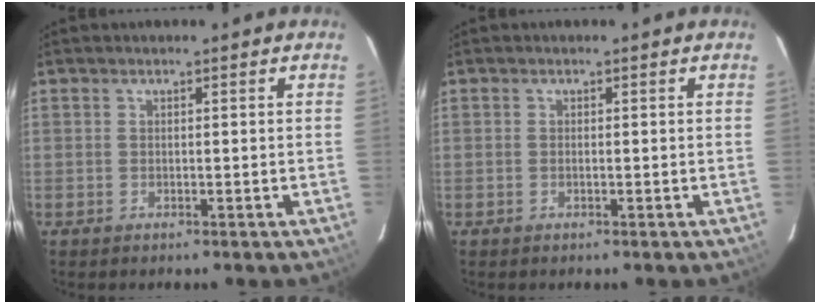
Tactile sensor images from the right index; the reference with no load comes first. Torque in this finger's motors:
{"motor_torque": [-0.19, 0.13, -0.06, 0.00]}